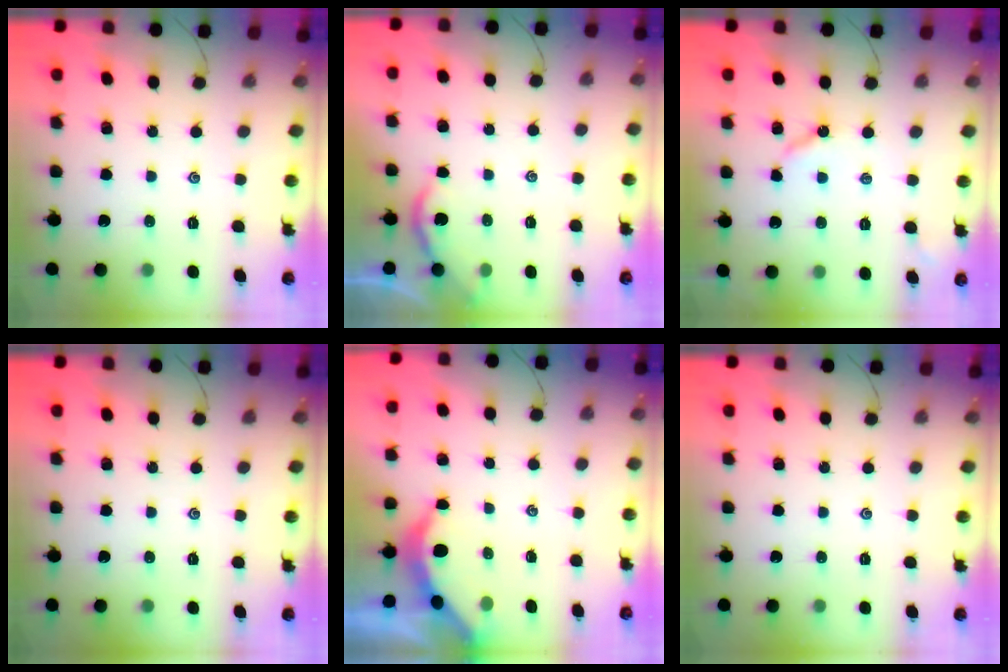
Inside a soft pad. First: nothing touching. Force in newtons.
{"total": 1.9, "press": 1.8, "slide": 0.4}
{"total": 4.3, "press": 4.2, "slide": 0.7}
{"total": 0.0}
{"total": 3.8, "press": 3.7, "slide": 0.5}
{"total": 0.0}